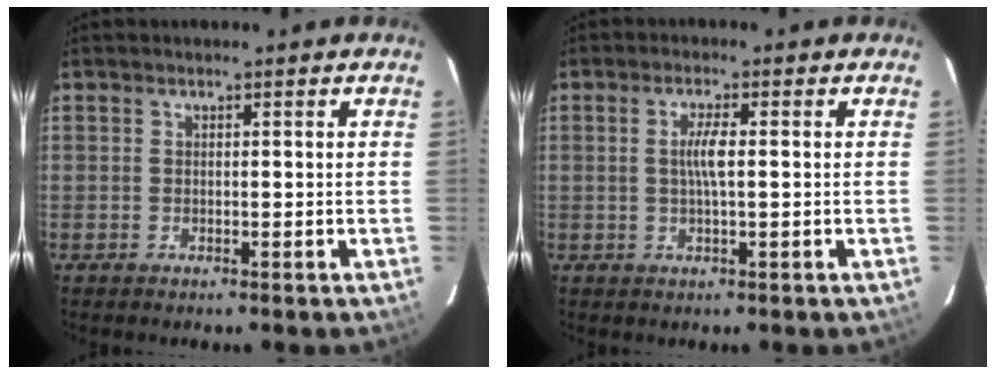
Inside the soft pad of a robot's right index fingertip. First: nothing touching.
{"total": 3.4, "force": [0.1, 0.3, 3.4], "torque": [-0.065, 0.001, 0.002]}